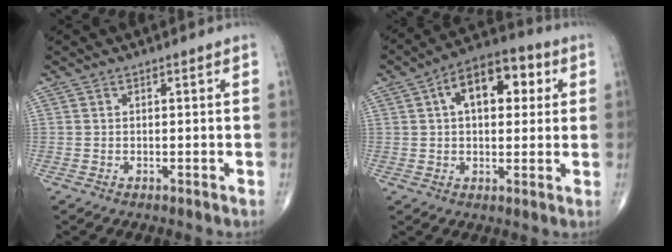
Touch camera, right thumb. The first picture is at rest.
{"total": 12.7, "force": [3.5, 7.2, 9.9], "torque": [-0.126, 0.021, 0.046]}